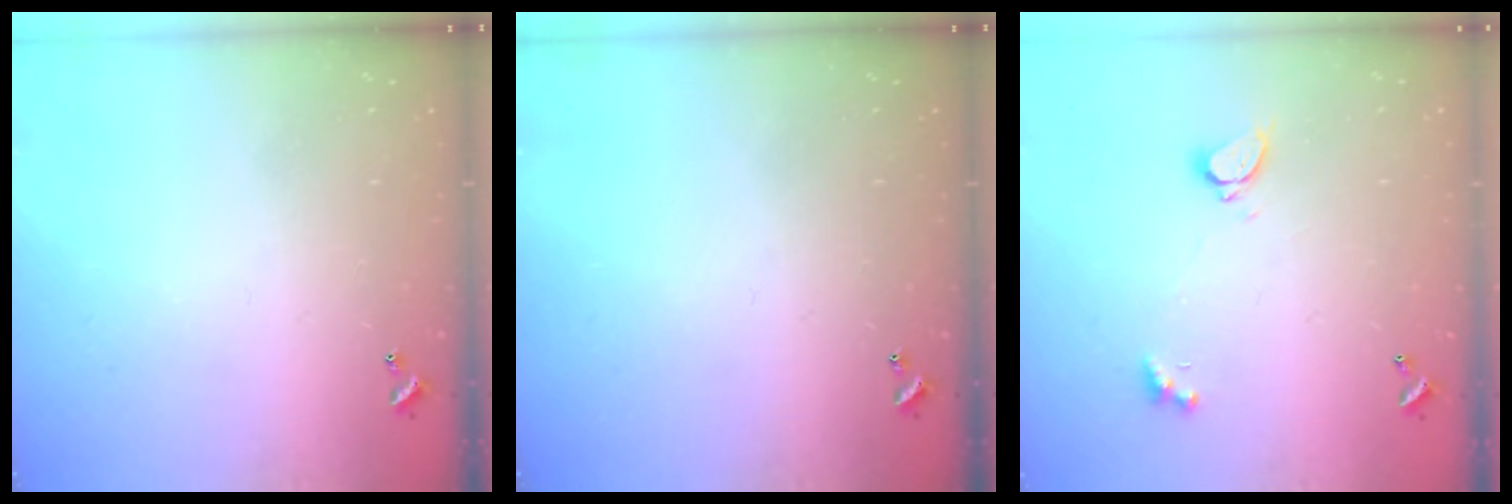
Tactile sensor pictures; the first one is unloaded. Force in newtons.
{"total": 0.0}
{"total": 2.3, "press": 2.2, "slide": 0.7}